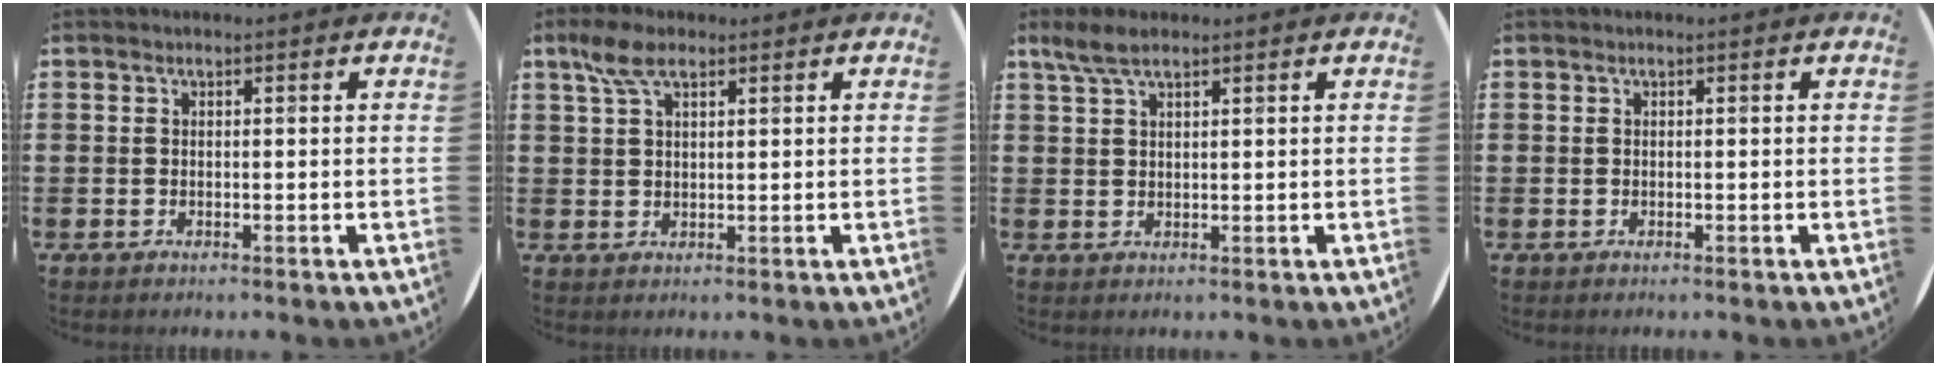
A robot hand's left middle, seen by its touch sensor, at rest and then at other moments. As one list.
[{"total": 4.5, "force": [2.7, 1.9, 3.1], "torque": [-0.060, 0.004, 0.047]}, {"total": 3.3, "force": [2.4, 0.9, 2.1], "torque": [-0.046, 0.004, 0.044]}, {"total": 0.0}]